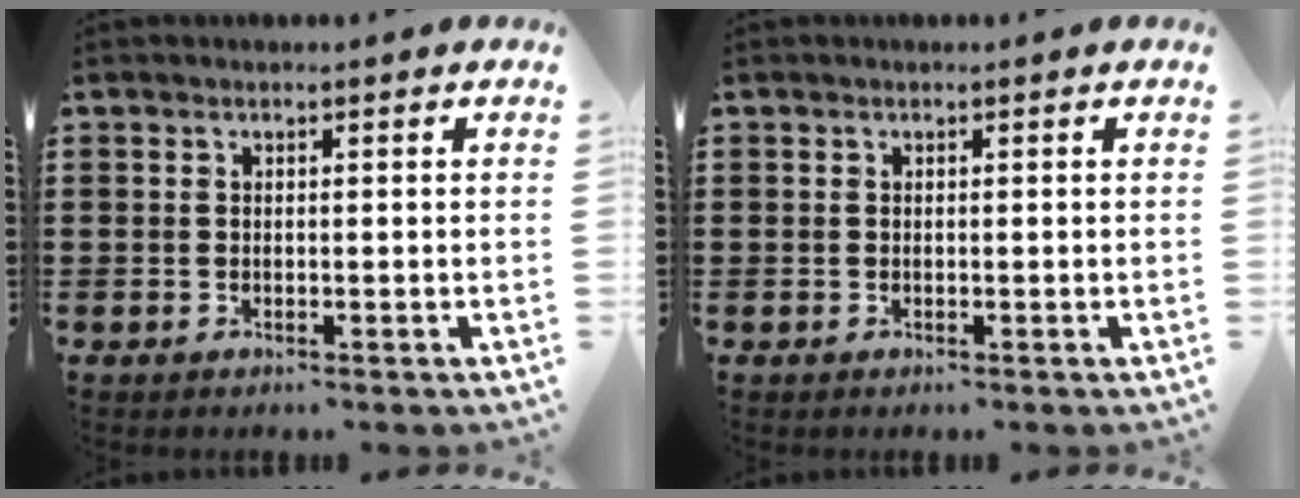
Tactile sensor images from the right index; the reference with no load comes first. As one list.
[{"total": 0.0}]